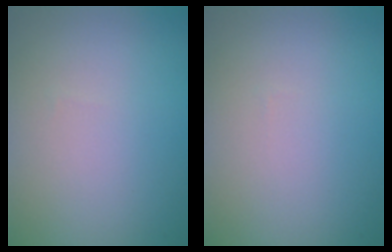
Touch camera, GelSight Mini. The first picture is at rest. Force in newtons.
{"total": 0.0}